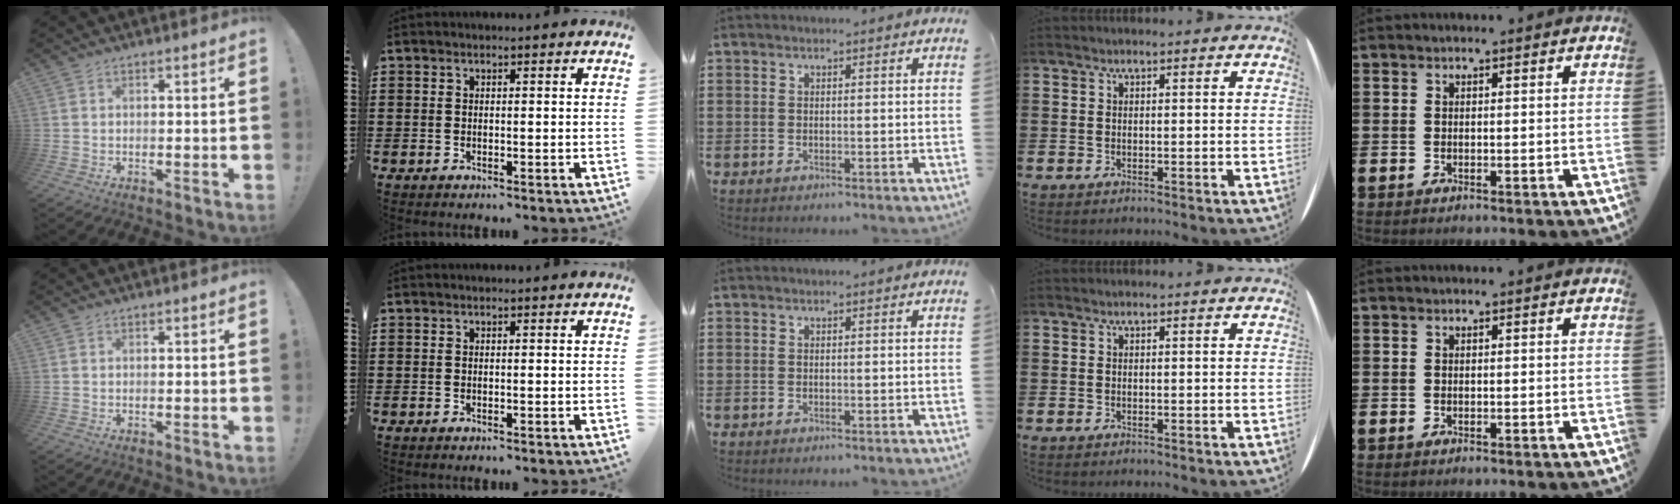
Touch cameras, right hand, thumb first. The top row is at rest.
{}